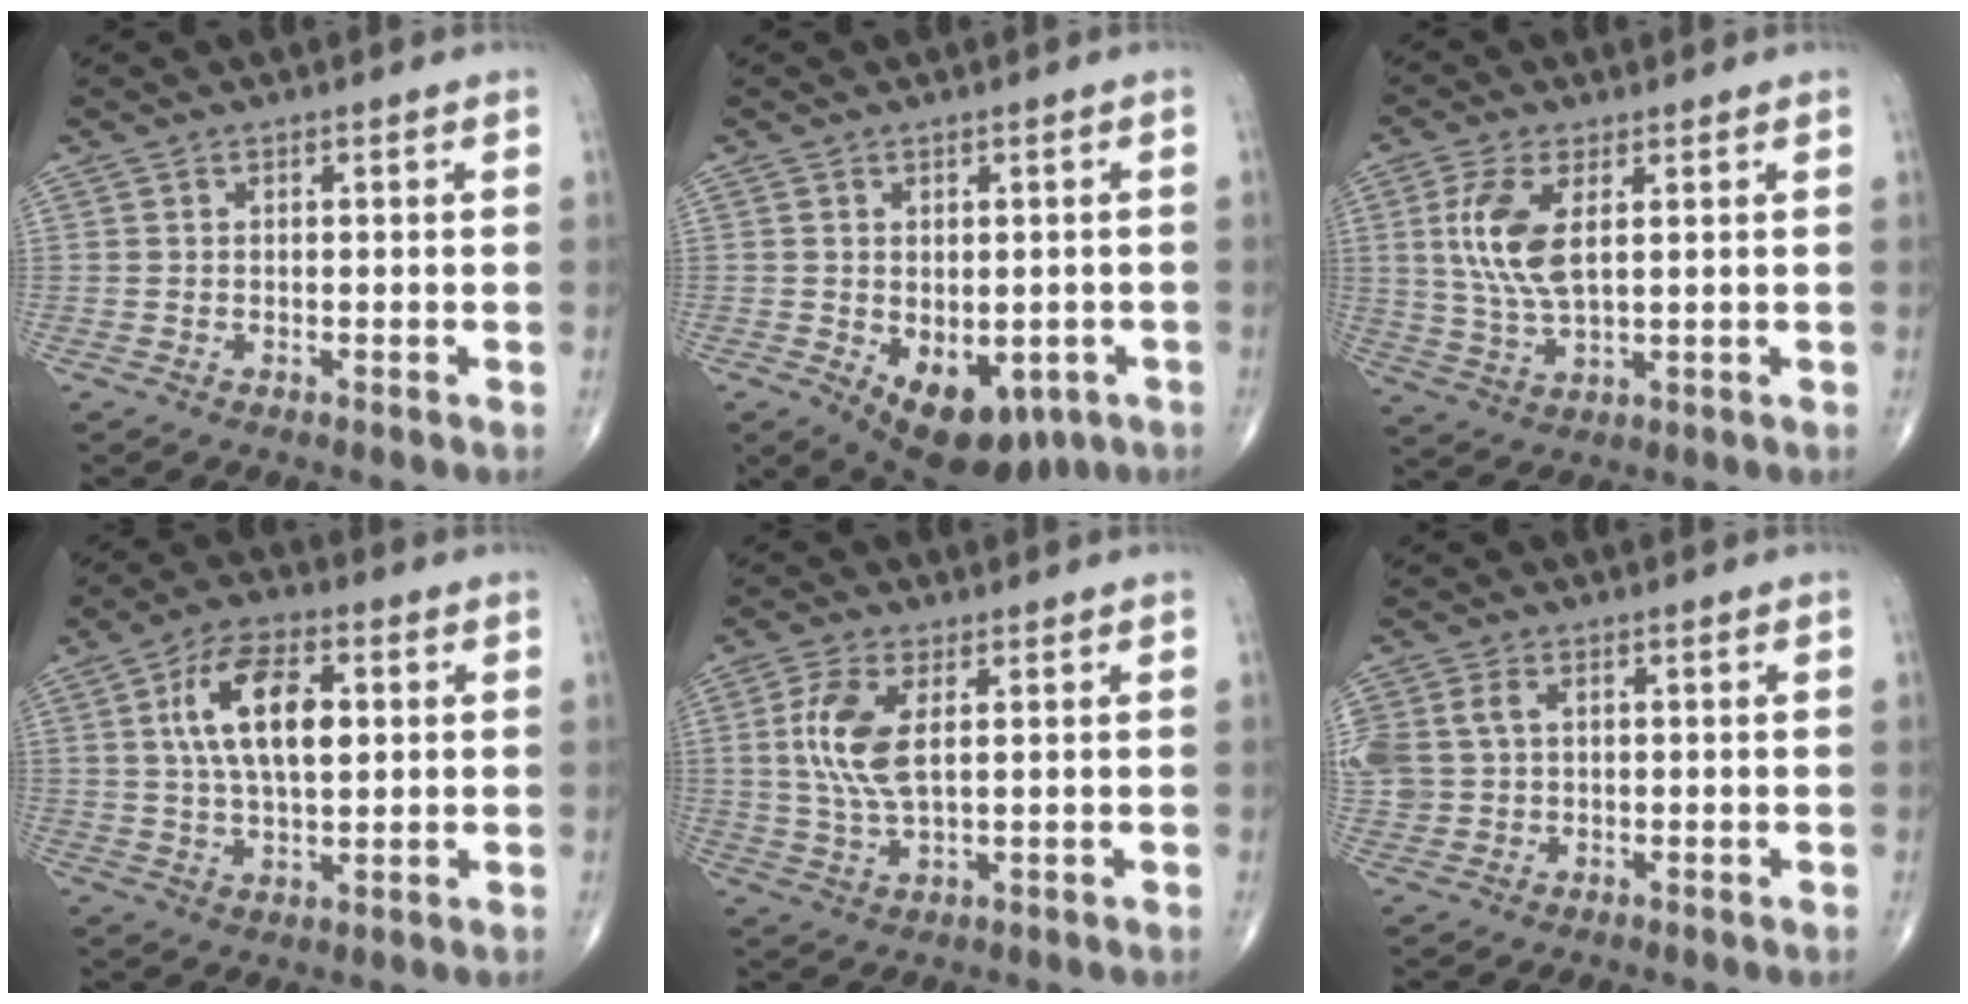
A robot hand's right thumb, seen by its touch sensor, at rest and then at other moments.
{"total": 12.2, "force": [-4.6, 7.2, 8.7], "torque": [-0.101, -0.006, -0.048]}
{"total": 9.4, "force": [2.3, 4.1, 8.2], "torque": [-0.181, -0.008, 0.049]}
{"total": 13.0, "force": [2.8, 6.4, 11.0], "torque": [-0.186, 0.002, 0.049]}
{"total": 8.9, "force": [1.8, 3.9, 7.8], "torque": [-0.174, -0.004, 0.037]}
{"total": 10.1, "force": [1.7, 7.8, 6.1], "torque": [-0.169, 0.014, 0.041]}